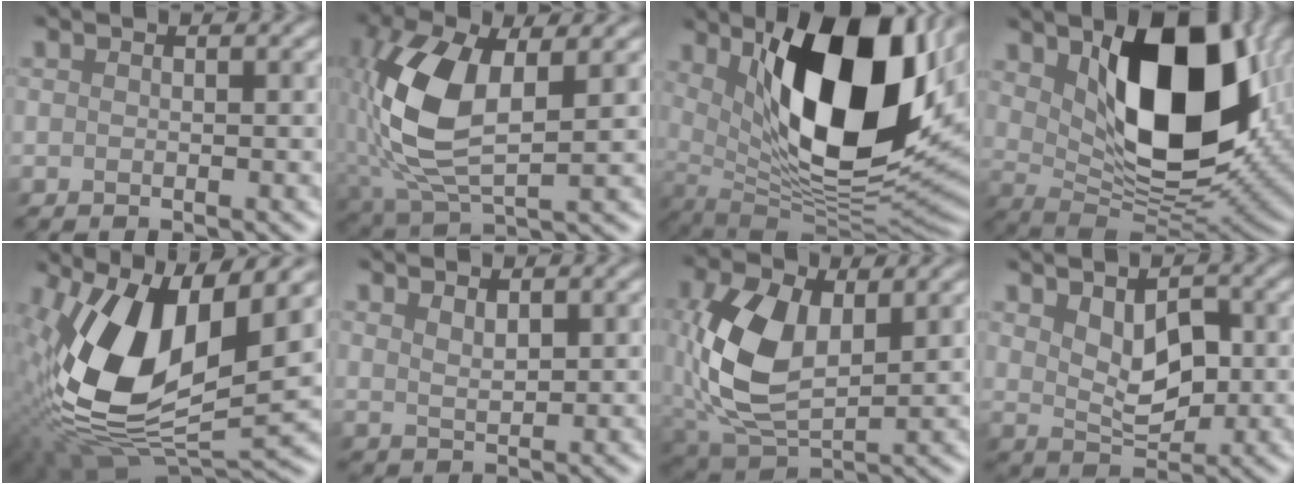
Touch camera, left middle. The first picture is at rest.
{"total": 9.6, "force": [0.5, 4.6, 8.4], "torque": [-0.215, 0.002, 0.008]}
{"total": 15.6, "force": [5.1, 6.7, 13.1], "torque": [-0.208, -0.015, 0.082]}
{"total": 12.1, "force": [3.7, 6.2, 9.7], "torque": [-0.161, -0.010, 0.064]}
{"total": 14.1, "force": [2.0, 7.1, 12.0], "torque": [-0.268, -0.007, 0.024]}
{"total": 1.4, "force": [1.3, 0.1, 0.5], "torque": [-0.021, -0.001, 0.023]}
{"total": 8.0, "force": [0.7, 4.8, 6.4], "torque": [-0.167, 0.000, 0.012]}
{"total": 4.4, "force": [1.1, 2.5, 3.5], "torque": [-0.066, -0.002, 0.023]}